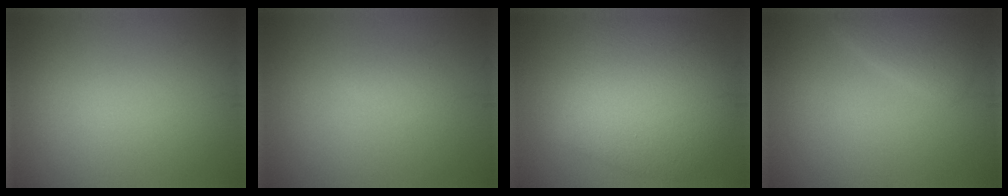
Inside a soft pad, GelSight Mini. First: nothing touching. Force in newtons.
{"total": 1.3, "press": 1.3, "slide": 0.2}
{"total": 9.3, "press": 9.3, "slide": 0.3}
{"total": 2.6, "press": 2.6, "slide": 0.1}